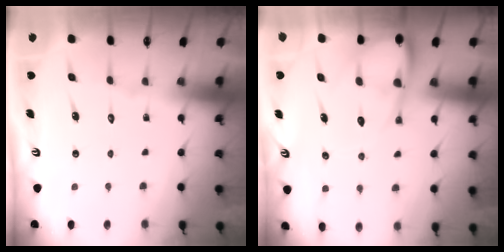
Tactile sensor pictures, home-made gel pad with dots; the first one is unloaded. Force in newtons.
{"total": 10.3, "press": 10.2, "slide": 1.1}